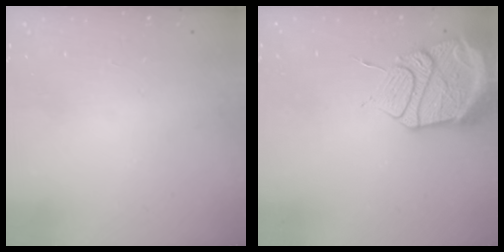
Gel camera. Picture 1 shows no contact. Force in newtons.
{"total": 17.2, "press": 17.1, "slide": 1.7}